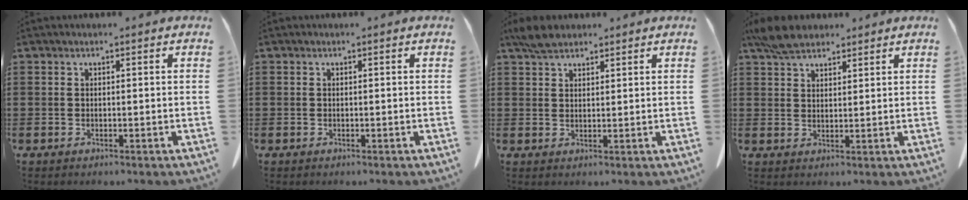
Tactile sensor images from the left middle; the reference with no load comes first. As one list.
[{"total": 0.0}, {"total": 3.8, "force": [3.1, 1.4, 1.7], "torque": [-0.040, 0.002, 0.060]}, {"total": 5.3, "force": [4.4, 2.0, 2.2], "torque": [-0.054, -0.001, 0.084]}]